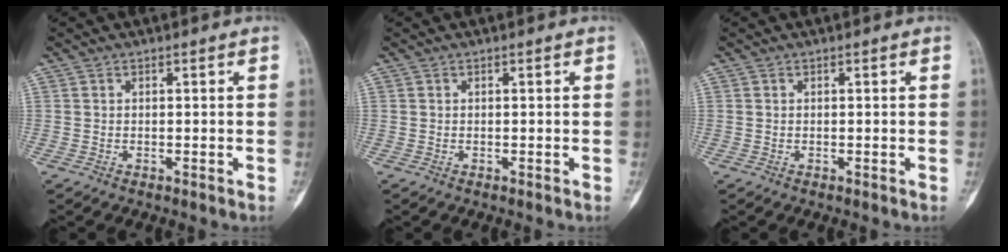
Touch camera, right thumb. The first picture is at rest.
{"total": 0.0}
{"total": 0.0}